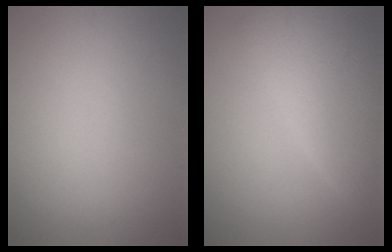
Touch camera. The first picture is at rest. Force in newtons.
{"total": 6.8, "press": 6.8, "slide": 0.2}